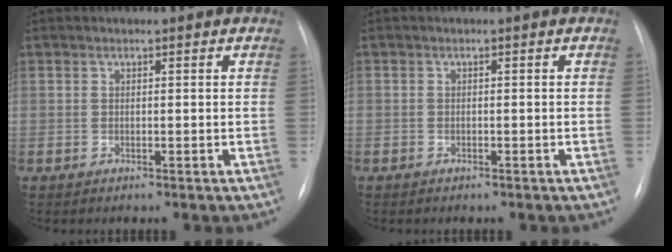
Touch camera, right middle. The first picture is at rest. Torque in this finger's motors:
{"motor_torque": [0.82, -1.32, -0.84, -0.21]}